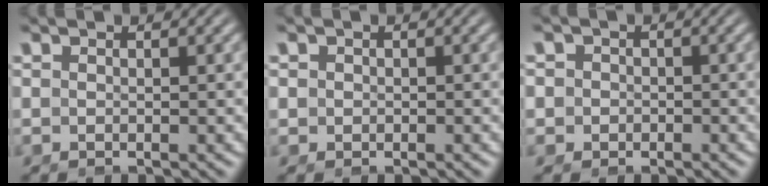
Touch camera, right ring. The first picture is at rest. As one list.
[{"total": 1.5, "force": [0.0, 1.5, 0.4], "torque": [-0.018, -0.006, 0.002]}, {"total": 3.8, "force": [-1.0, 3.6, 0.7], "torque": [-0.027, -0.012, -0.019]}]